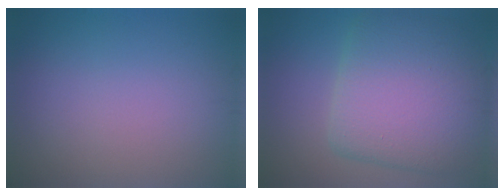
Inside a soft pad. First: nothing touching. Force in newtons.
{"total": 9.2, "press": 9.2, "slide": 0.5}